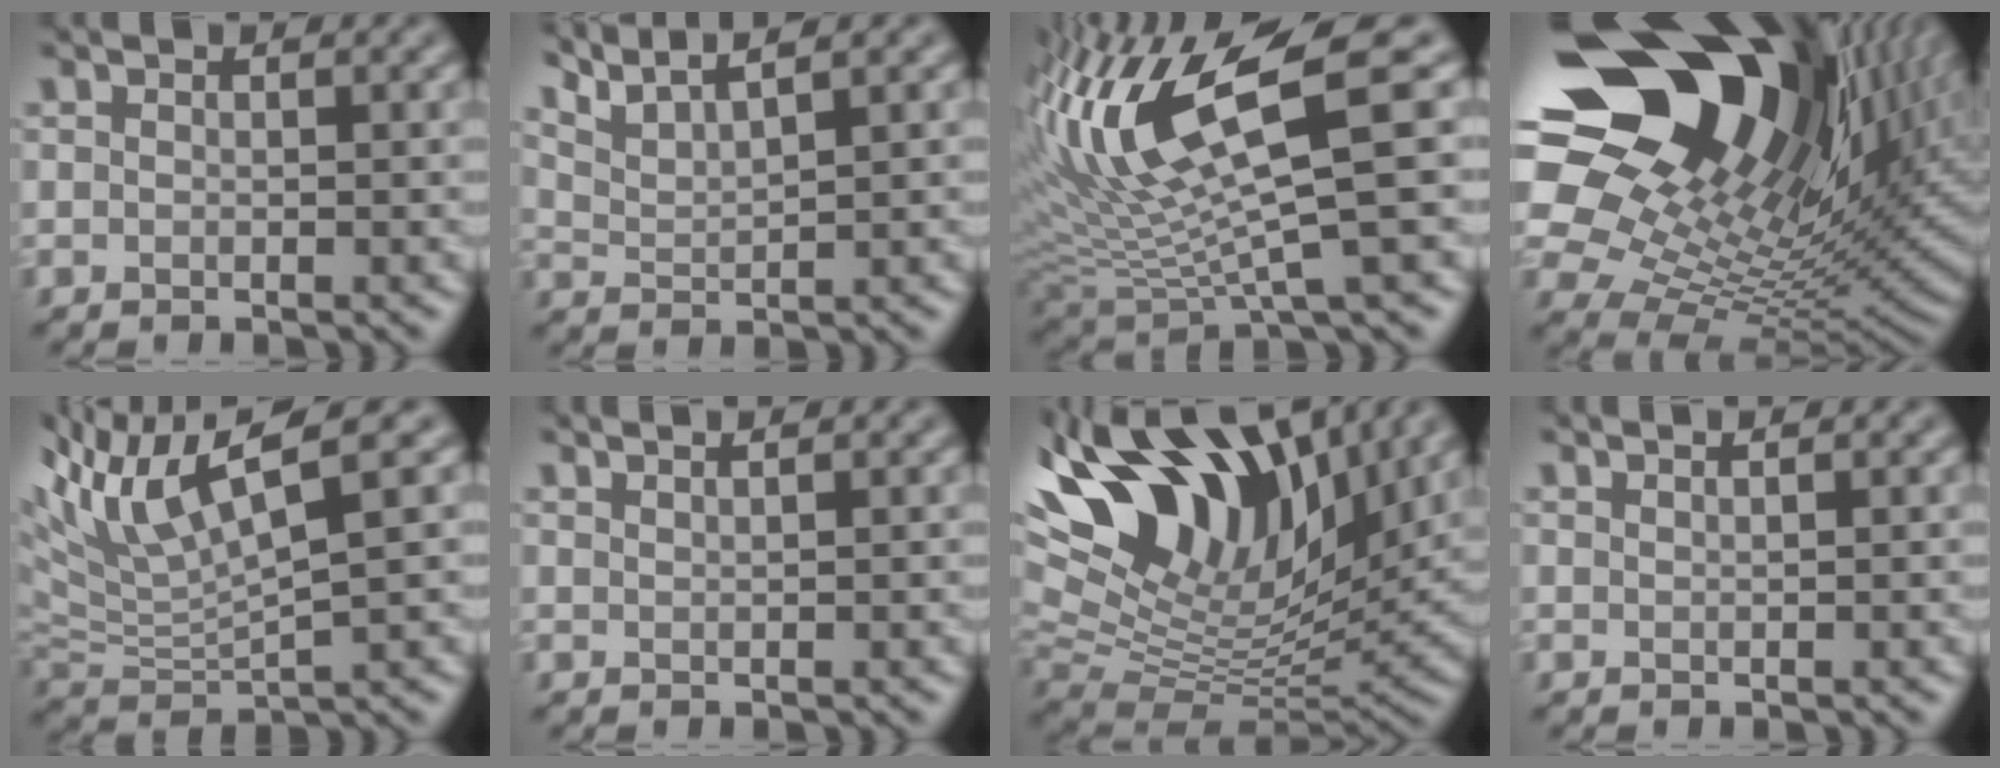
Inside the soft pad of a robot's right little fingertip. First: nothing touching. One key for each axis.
{"total": 4.8, "fx": 4.0, "fy": -2.5, "fz": -0.9, "tx": 0.005, "ty": 0.008, "tz": 0.070}
{"total": 10.1, "fx": 3.7, "fy": 0.5, "fz": 9.3, "tx": -0.195, "ty": 0.032, "tz": 0.072}
{"total": 17.9, "fx": 10.0, "fy": 9.3, "fz": 11.5, "tx": -0.216, "ty": 0.049, "tz": 0.167}
{"total": 6.9, "fx": 4.8, "fy": -0.6, "fz": 4.9, "tx": -0.103, "ty": 0.025, "tz": 0.086}
{"total": 1.3, "fx": 0.7, "fy": -1.0, "fz": -0.5, "tx": 0.002, "ty": -0.002, "tz": 0.014}
{"total": 13.5, "fx": 9.3, "fy": 4.7, "fz": 8.6, "tx": -0.180, "ty": 0.066, "tz": 0.158}
{"total": 0.9, "fx": 0.5, "fy": -0.7, "fz": -0.4, "tx": 0.001, "ty": -0.002, "tz": 0.010}